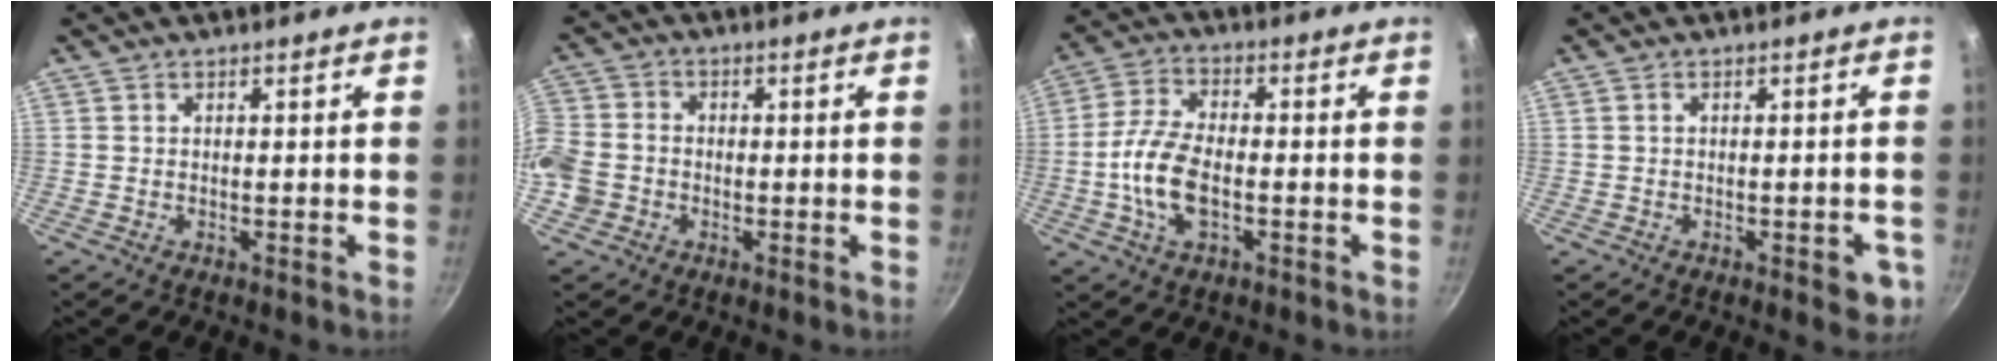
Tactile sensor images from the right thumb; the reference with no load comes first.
{"total": 11.2, "force": [-2.9, 9.7, 5.0], "torque": [-0.114, 0.035, -0.068]}
{"total": 9.7, "force": [-2.1, 4.9, 8.1], "torque": [-0.163, 0.022, -0.049]}
{"total": 4.5, "force": [-1.8, 1.8, 3.7], "torque": [-0.026, 0.006, -0.020]}